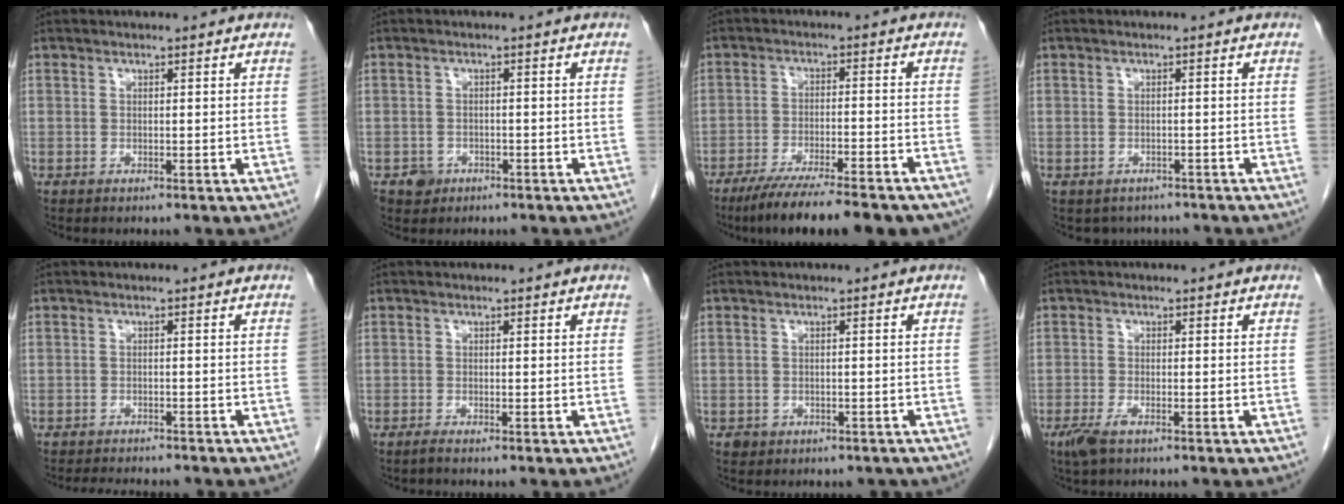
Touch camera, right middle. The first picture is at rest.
{"total": 2.0, "force": [-1.2, 1.6, 0.3], "torque": [-0.003, 0.007, -0.015]}
{"total": 17.3, "force": [-14.2, 2.6, 9.5], "torque": [-0.113, -0.018, -0.207]}
{"total": 3.7, "force": [-3.2, 1.9, 0.2], "torque": [-0.002, 0.005, -0.040]}
{"total": 7.1, "force": [-6.5, 1.1, 2.6], "torque": [-0.036, -0.010, -0.091]}
{"total": 0.6, "force": [-0.5, -0.2, 0.3], "torque": [-0.006, 0.000, -0.010]}
{"total": 2.1, "force": [-1.4, 1.6, 0.2], "torque": [-0.005, 0.006, -0.016]}
{"total": 2.7, "force": [-1.8, 0.6, 2.0], "torque": [-0.045, -0.006, -0.034]}